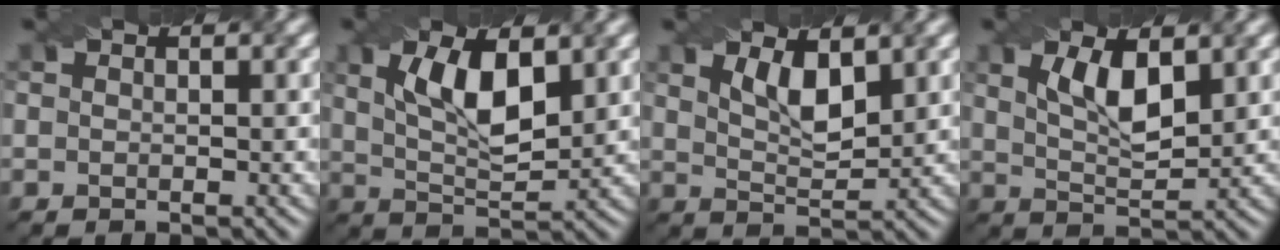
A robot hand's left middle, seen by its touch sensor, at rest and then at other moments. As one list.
[{"total": 6.7, "force": [2.1, 2.8, 5.8], "torque": [-0.112, 0.001, 0.041]}, {"total": 3.8, "force": [1.9, 1.4, 3.0], "torque": [-0.059, -0.004, 0.038]}, {"total": 4.8, "force": [1.9, 1.9, 4.0], "torque": [-0.082, -0.003, 0.036]}]